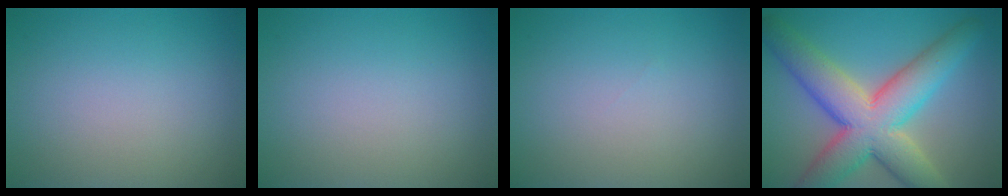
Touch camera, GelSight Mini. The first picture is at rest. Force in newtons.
{"total": 0.0}
{"total": 0.0}
{"total": 10.7, "press": 10.7, "slide": 0.6}